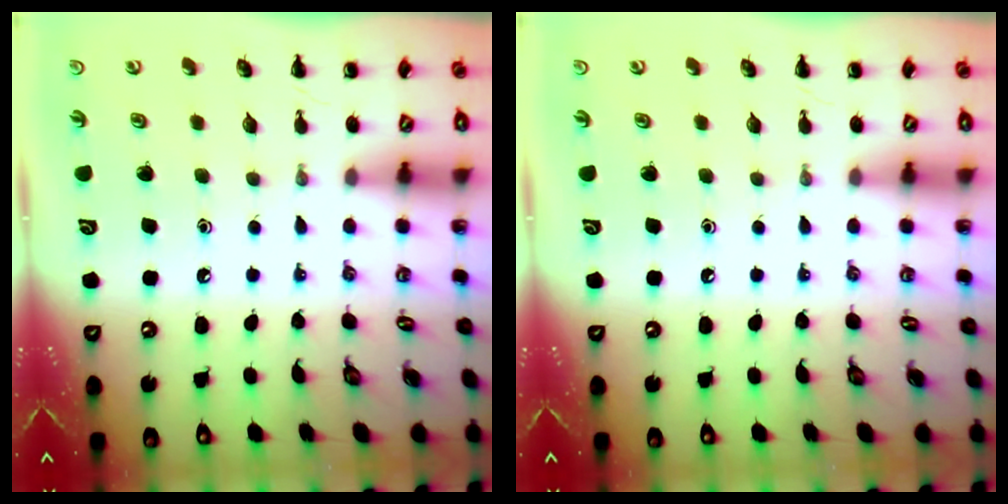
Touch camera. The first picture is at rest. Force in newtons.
{"total": 0.0}